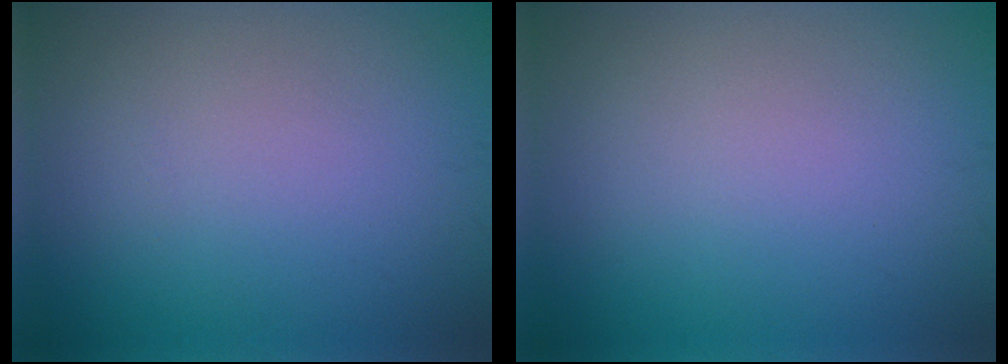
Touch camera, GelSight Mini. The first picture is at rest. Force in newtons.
{"total": 0.0}